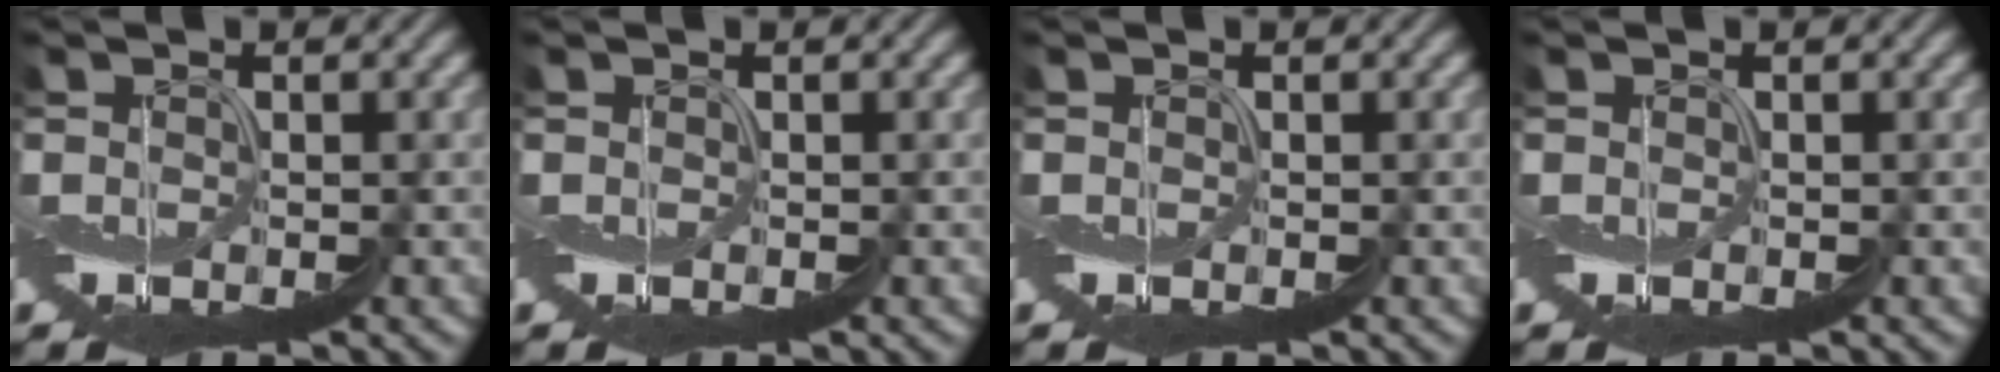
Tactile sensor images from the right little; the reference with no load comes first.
{"total": 0.0}
{"total": 0.0}
{"total": 0.0}